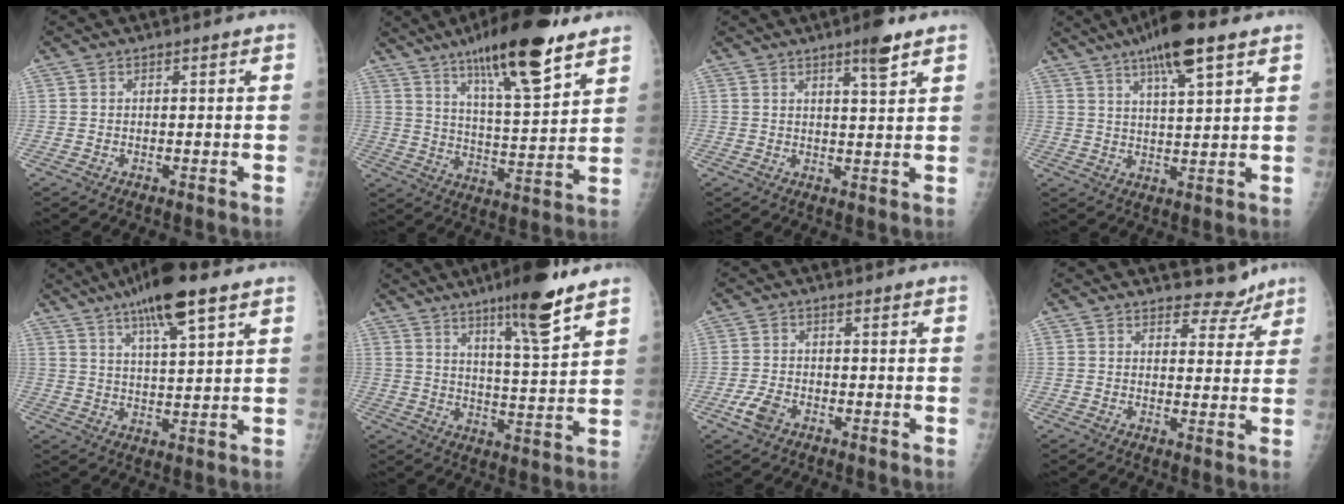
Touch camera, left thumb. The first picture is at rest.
{"total": 18.2, "force": [11.7, 4.0, 13.3], "torque": [-0.192, -0.059, 0.192]}
{"total": 5.0, "force": [3.3, 0.7, 3.7], "torque": [-0.050, -0.021, 0.046]}
{"total": 10.9, "force": [6.6, 2.2, 8.3], "torque": [-0.135, -0.020, 0.108]}
{"total": 11.9, "force": [7.3, 2.4, 9.0], "torque": [-0.147, -0.022, 0.120]}
{"total": 12.5, "force": [8.3, 1.3, 9.3], "torque": [-0.140, -0.055, 0.131]}
{"total": 3.8, "force": [-1.9, 2.3, 2.3], "torque": [-0.050, 0.006, -0.036]}
{"total": 4.6, "force": [4.1, 2.1, 0.2], "torque": [0.020, -0.035, 0.050]}